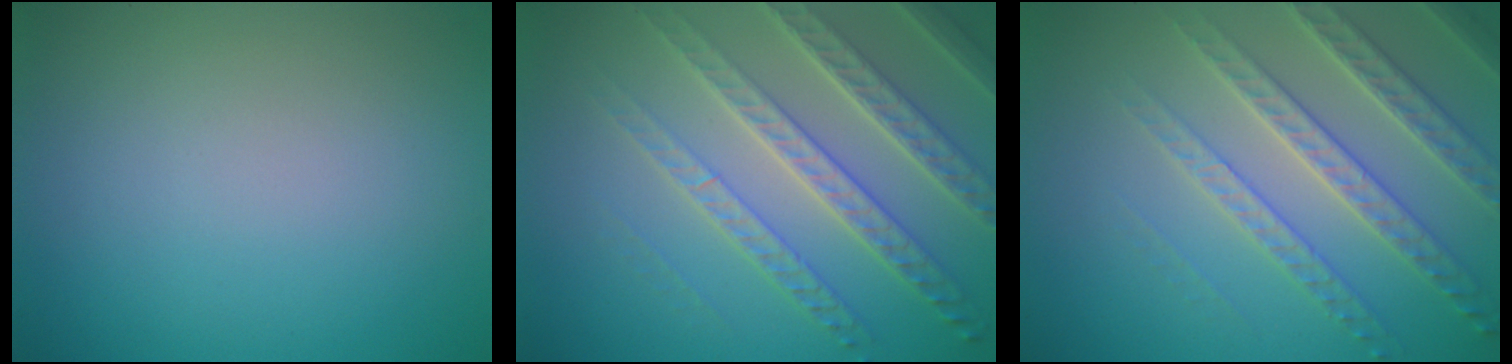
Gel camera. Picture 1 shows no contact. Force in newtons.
{"total": 7.2, "press": 5.1, "slide": 5.1}
{"total": 4.5, "press": 4.4, "slide": 1.1}